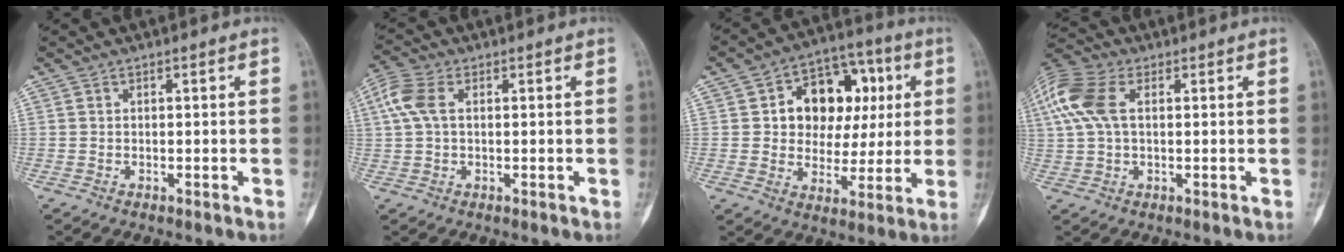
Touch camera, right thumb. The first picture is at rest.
{"total": 6.3, "force": [1.5, 3.7, 4.9], "torque": [-0.131, 0.018, 0.029]}
{"total": 15.7, "force": [3.3, 11.6, 10.0], "torque": [-0.085, 0.018, 0.051]}
{"total": 12.5, "force": [3.3, 7.3, 9.5], "torque": [-0.236, 0.023, 0.062]}